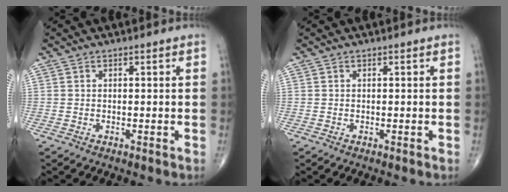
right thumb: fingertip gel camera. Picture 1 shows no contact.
{"total": 0.0}